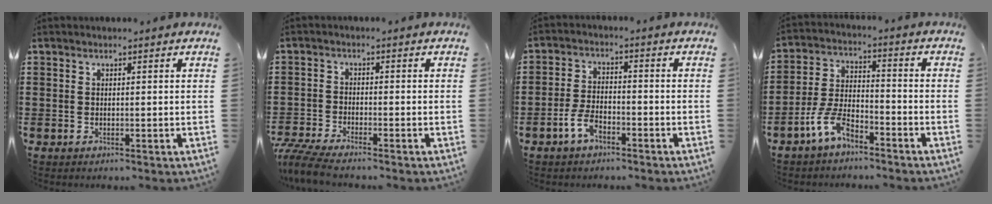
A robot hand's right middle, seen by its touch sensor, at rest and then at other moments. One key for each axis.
{"total": 4.4, "fx": -4.1, "fy": 0.2, "fz": 1.6, "tx": -0.056, "ty": -0.017, "tz": -0.086}
{"total": 5.3, "fx": -3.7, "fy": 1.9, "fz": 3.4, "tx": -0.083, "ty": 0.002, "tz": -0.074}
{"total": 7.0, "fx": -5.0, "fy": 2.3, "fz": 4.3, "tx": -0.102, "ty": -0.001, "tz": -0.097}